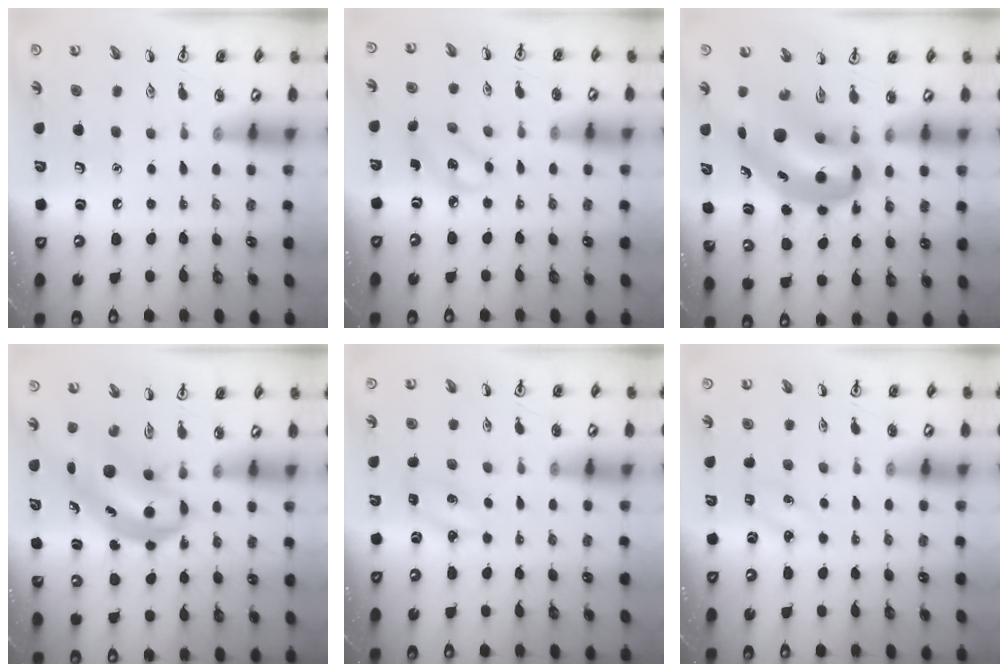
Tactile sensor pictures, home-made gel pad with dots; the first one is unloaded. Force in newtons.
{"total": 3.0, "press": 2.9, "slide": 0.8}
{"total": 12.0, "press": 11.5, "slide": 3.5}
{"total": 5.3, "press": 5.2, "slide": 1.3}
{"total": 2.6, "press": 2.4, "slide": 0.8}
{"total": 2.5, "press": 2.3, "slide": 0.9}